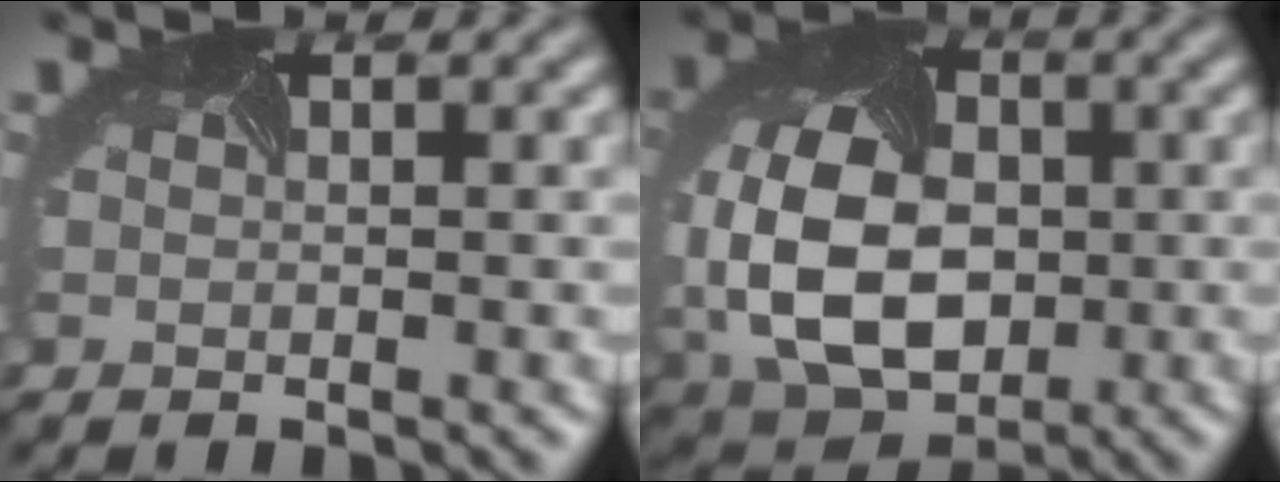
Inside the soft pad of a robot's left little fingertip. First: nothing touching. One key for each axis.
{"total": 11.2, "fx": -1.3, "fy": 8.2, "fz": 7.5, "tx": -0.194, "ty": -0.026, "tz": -0.019}